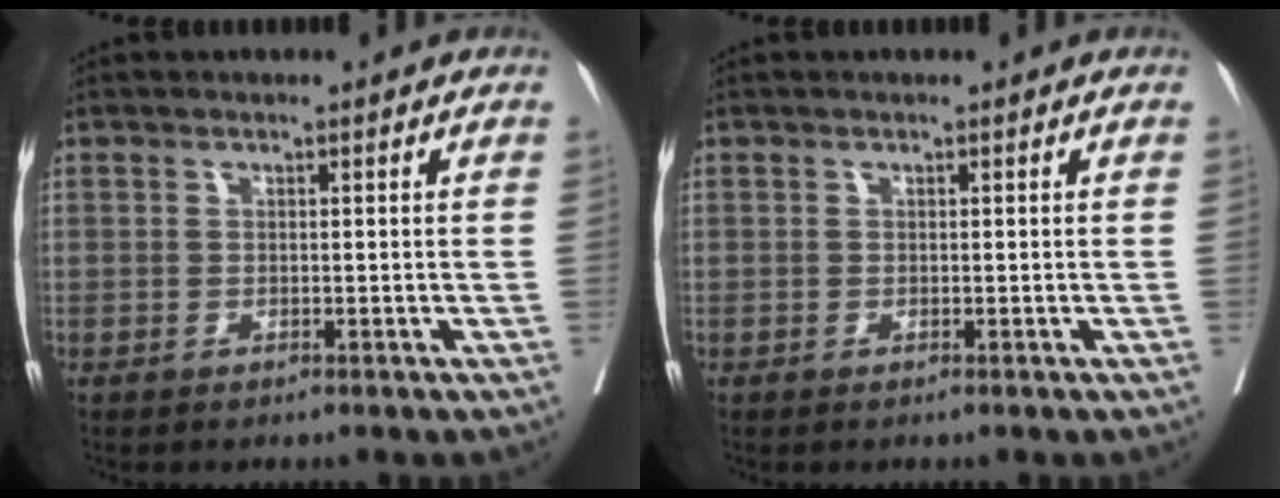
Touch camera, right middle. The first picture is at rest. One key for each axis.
{"total": 0.0}